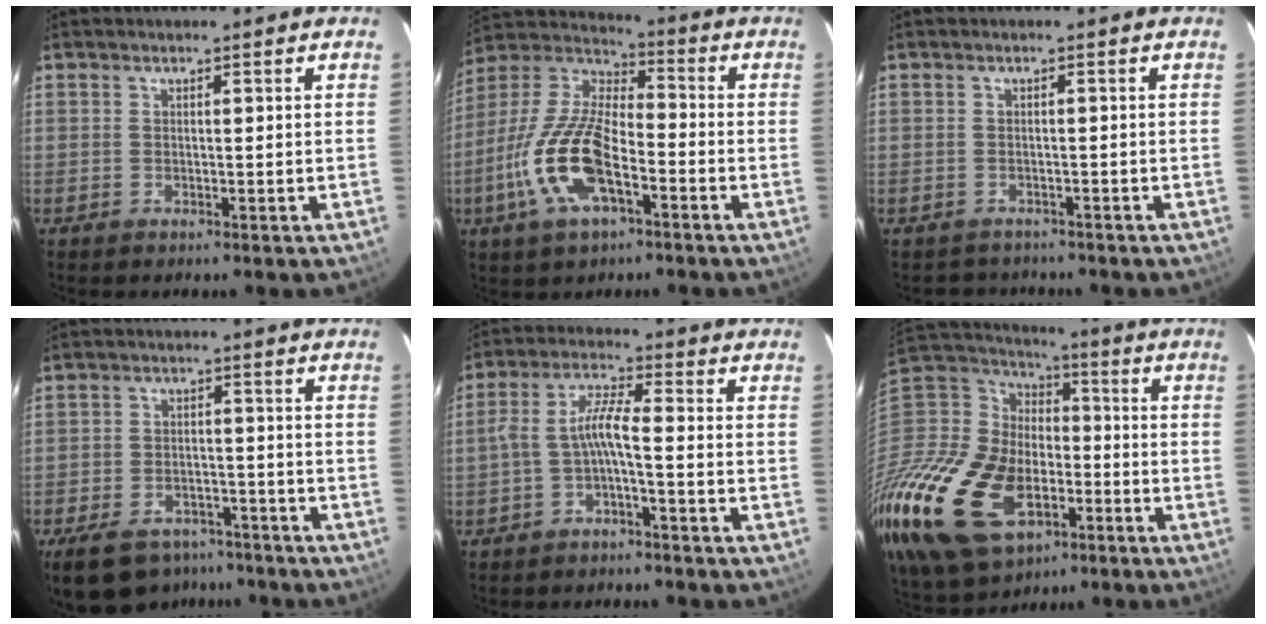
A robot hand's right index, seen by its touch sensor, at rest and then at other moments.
{"total": 16.8, "force": [-6.5, 6.7, 13.9], "torque": [-0.297, -0.008, -0.130]}
{"total": 3.4, "force": [-3.0, 1.6, 0.1], "torque": [-0.004, 0.003, -0.039]}
{"total": 15.4, "force": [-11.4, 8.0, 6.5], "torque": [-0.162, 0.002, -0.162]}
{"total": 5.3, "force": [-2.4, 0.5, 4.7], "torque": [-0.115, 0.015, -0.045]}
{"total": 35.5, "force": [-14.8, 22.7, 22.9], "torque": [-0.556, -0.037, -0.243]}